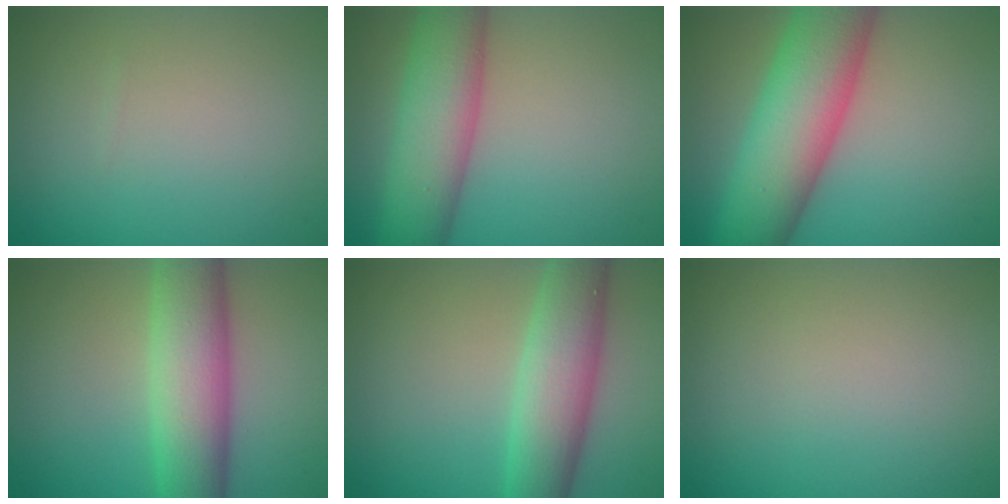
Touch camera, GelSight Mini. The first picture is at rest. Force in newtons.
{"total": 8.0, "press": 8.0, "slide": 0.2}
{"total": 11.3, "press": 11.2, "slide": 0.5}
{"total": 8.7, "press": 8.7, "slide": 0.4}
{"total": 6.9, "press": 6.9, "slide": 0.1}
{"total": 0.0}